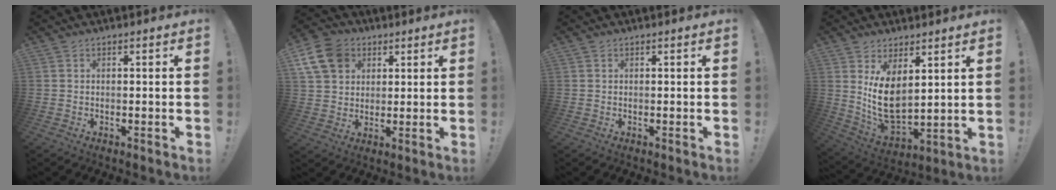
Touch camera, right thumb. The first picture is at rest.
{"total": 12.4, "force": [4.9, 9.8, 5.8], "torque": [-0.104, -0.024, 0.097]}
{"total": 0.0}
{"total": 13.1, "force": [4.9, 7.7, 9.3], "torque": [-0.177, -0.050, 0.094]}